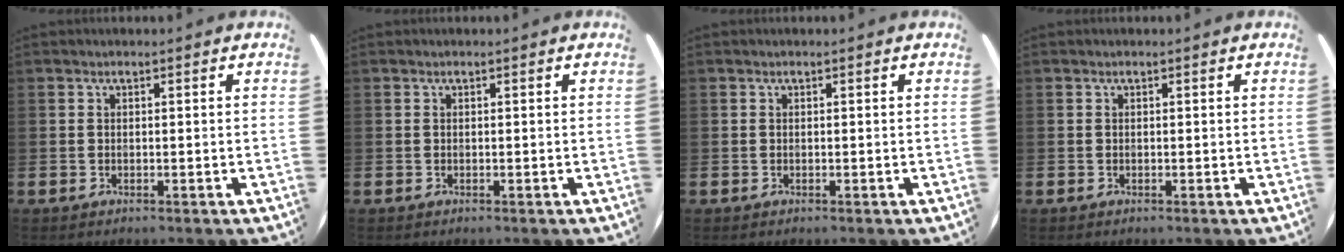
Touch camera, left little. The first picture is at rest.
{"total": 0.0}
{"total": 0.0}
{"total": 0.0}